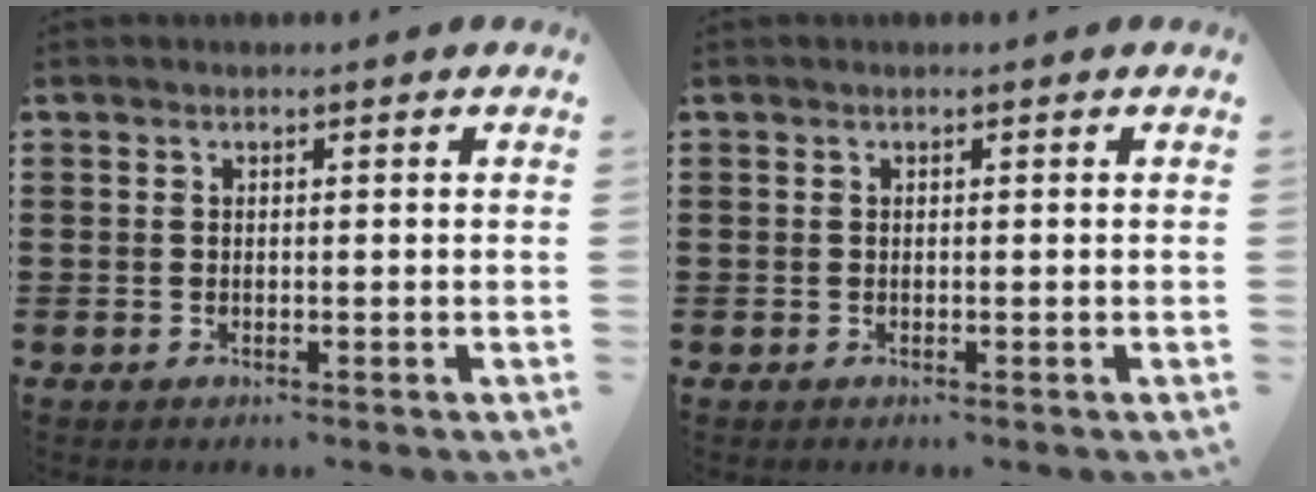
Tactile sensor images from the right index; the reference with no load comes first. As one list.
[{"total": 0.0}]